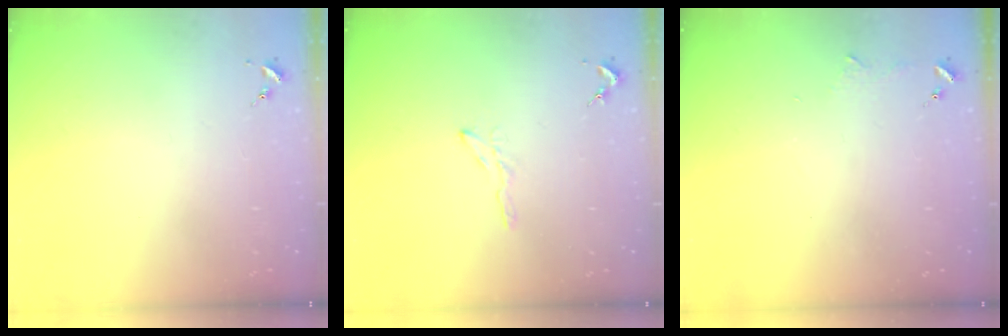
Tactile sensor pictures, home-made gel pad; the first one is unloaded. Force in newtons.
{"total": 4.7, "press": 4.6, "slide": 0.6}
{"total": 3.5, "press": 3.5, "slide": 0.4}